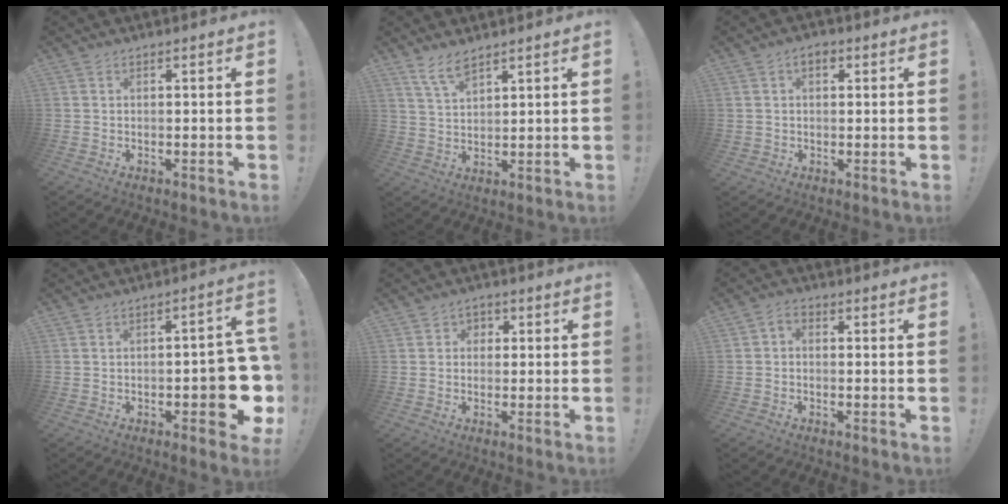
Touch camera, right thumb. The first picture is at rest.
{"total": 6.0, "force": [4.8, 1.5, 3.2], "torque": [-0.058, -0.026, 0.086]}
{"total": 4.0, "force": [1.3, 3.1, 2.0], "torque": [-0.018, -0.002, 0.021]}
{"total": 10.7, "force": [-3.5, 3.9, 9.4], "torque": [-0.100, 0.012, -0.057]}
{"total": 2.8, "force": [-0.1, 2.6, 0.8], "torque": [-0.009, 0.005, -0.002]}
{"total": 2.1, "force": [-1.1, 1.2, 1.3], "torque": [-0.018, 0.005, -0.021]}